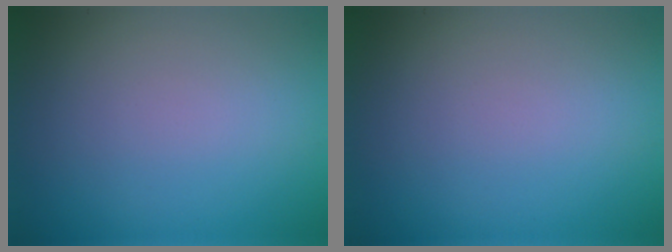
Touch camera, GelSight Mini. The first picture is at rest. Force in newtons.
{"total": 0.0}